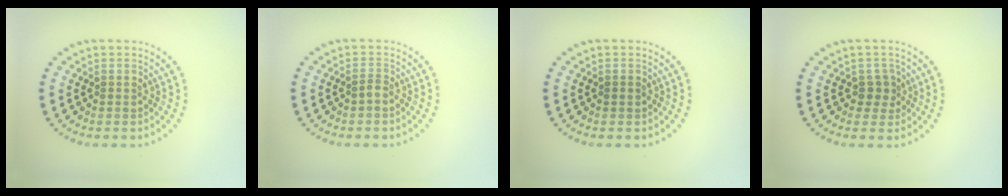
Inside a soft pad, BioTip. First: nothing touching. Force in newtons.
{"total": 0.9, "press": 0.6, "slide": 0.7}
{"total": 0.7, "press": 0.7, "slide": 0.1}
{"total": 1.6, "press": 1.3, "slide": 0.8}